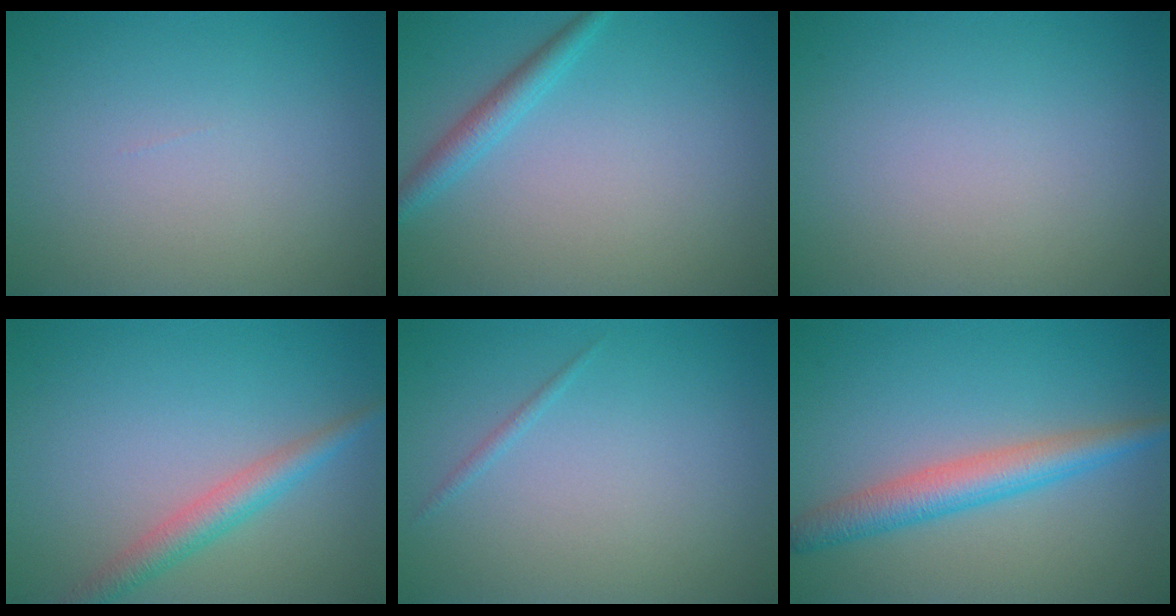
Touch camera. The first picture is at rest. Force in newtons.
{"total": 2.1, "press": 2.1, "slide": 0.1}
{"total": 0.0}
{"total": 2.9, "press": 2.9, "slide": 0.2}
{"total": 0.6, "press": 0.6, "slide": 0.0}
{"total": 4.0, "press": 4.0, "slide": 0.1}